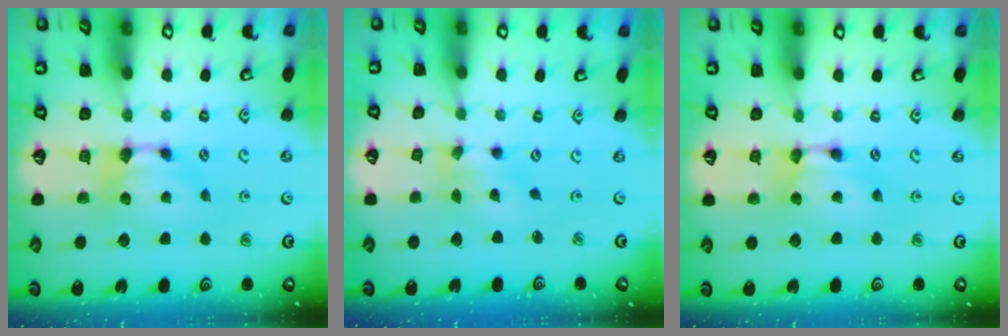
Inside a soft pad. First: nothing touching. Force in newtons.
{"total": 1.7, "press": 1.0, "slide": 1.4}
{"total": 1.7, "press": 1.7, "slide": 0.1}